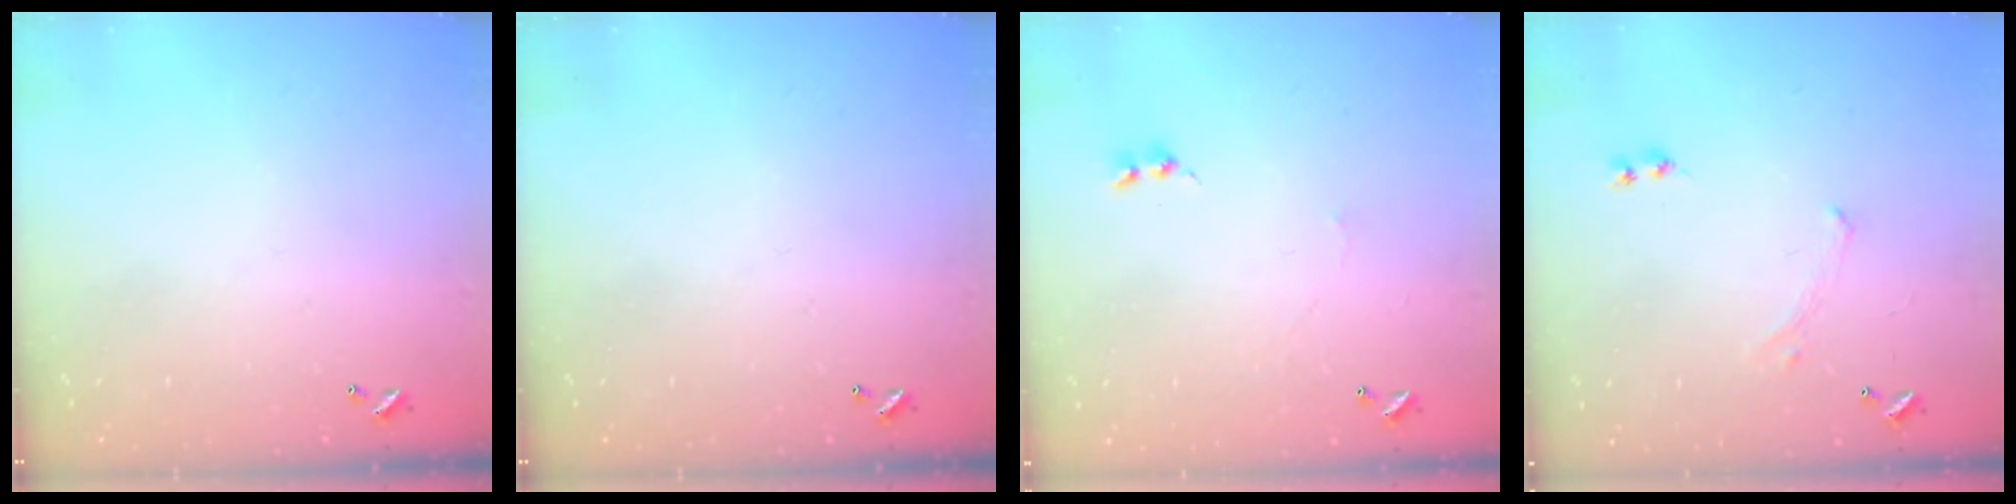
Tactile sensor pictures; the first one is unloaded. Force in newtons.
{"total": 0.0}
{"total": 0.8, "press": 0.7, "slide": 0.5}
{"total": 0.0}